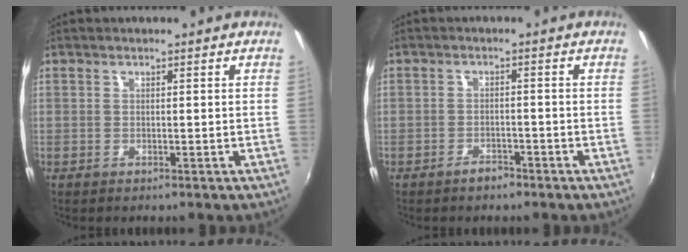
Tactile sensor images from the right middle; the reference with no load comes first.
{"total": 2.4, "force": [-2.0, 1.0, 0.8], "torque": [-0.021, 0.003, -0.030]}